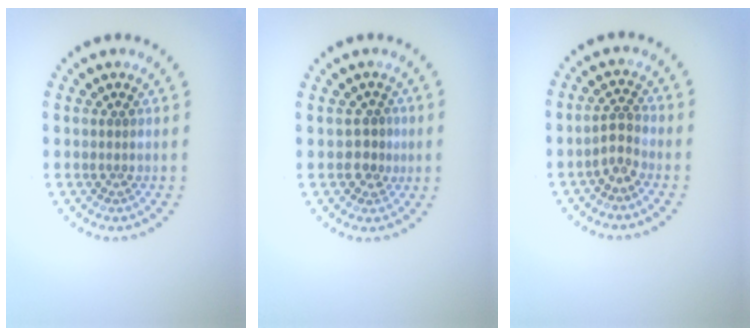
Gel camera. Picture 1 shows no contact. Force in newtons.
{"total": 1.9, "press": 1.6, "slide": 0.9}
{"total": 1.8, "press": 1.5, "slide": 1.0}